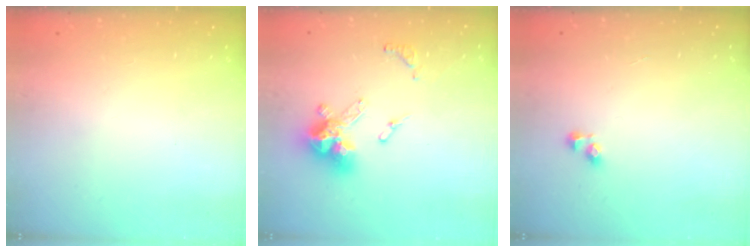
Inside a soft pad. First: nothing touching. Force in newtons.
{"total": 13.5, "press": 13.4, "slide": 1.3}
{"total": 2.0, "press": 2.0, "slide": 0.3}